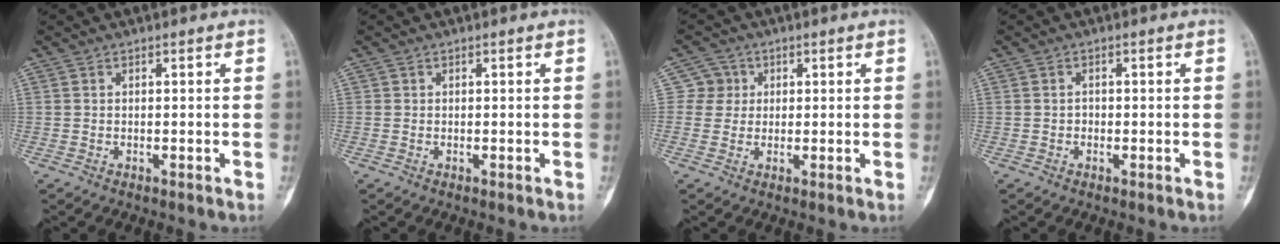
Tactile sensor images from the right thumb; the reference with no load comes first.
{"total": 0.0}
{"total": 3.6, "force": [0.8, 3.5, 0.1], "torque": [0.025, 0.004, 0.005]}
{"total": 0.8, "force": [-0.2, 0.7, 0.3], "torque": [0.002, 0.004, -0.005]}